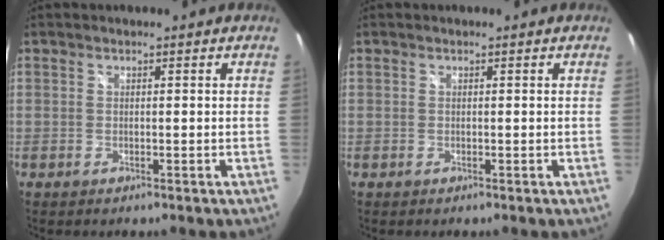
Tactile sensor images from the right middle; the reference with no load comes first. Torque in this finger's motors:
{"motor_torque": [-0.03, 0.03, 0.00, 0.00]}